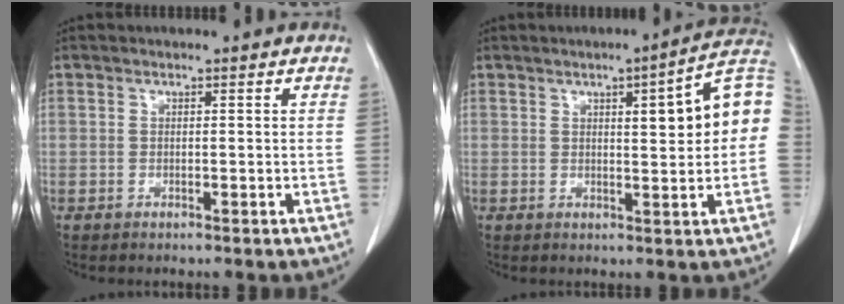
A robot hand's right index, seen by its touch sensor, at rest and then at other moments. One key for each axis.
{"total": 10.4, "fx": 1.7, "fy": 1.5, "fz": 10.2, "tx": -0.130, "ty": 0.025, "tz": 0.017}